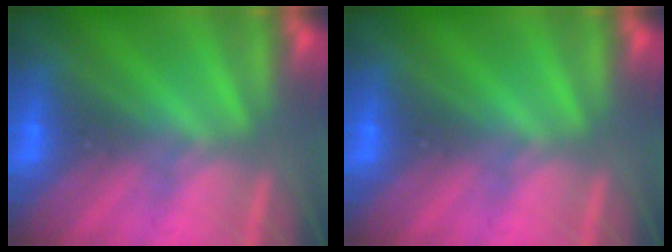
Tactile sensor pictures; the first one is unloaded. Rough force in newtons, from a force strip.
{"total": 0.0}